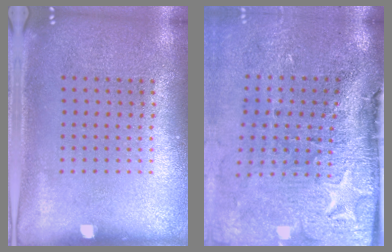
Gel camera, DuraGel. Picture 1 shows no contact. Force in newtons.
{"total": 5.0, "press": 3.9, "slide": 3.1}